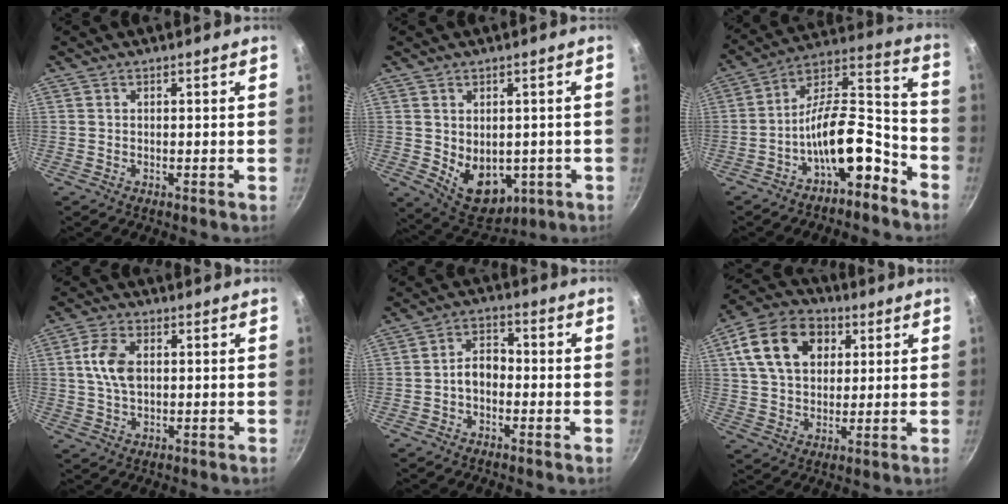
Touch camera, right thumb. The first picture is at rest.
{"total": 10.8, "force": [-1.6, 7.6, 7.6], "torque": [-0.081, -0.014, 0.003]}
{"total": 14.8, "force": [-7.9, 6.4, 10.8], "torque": [-0.139, 0.100, -0.131]}
{"total": 7.2, "force": [1.1, 4.5, 5.5], "torque": [-0.100, 0.007, 0.019]}
{"total": 5.3, "force": [-1.3, 3.6, 3.6], "torque": [-0.039, 0.028, -0.030]}
{"total": 16.1, "force": [5.4, 11.5, 9.9], "torque": [-0.157, 0.006, 0.081]}